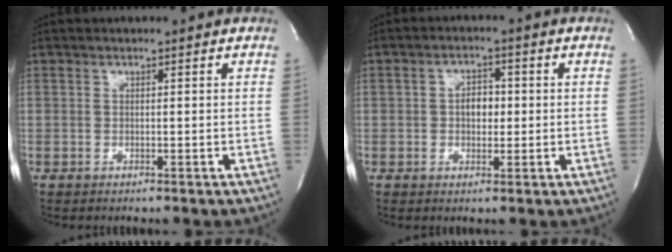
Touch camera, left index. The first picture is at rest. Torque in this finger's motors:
{"motor_torque": [0.07, 0.01, 0.03, 0.02]}